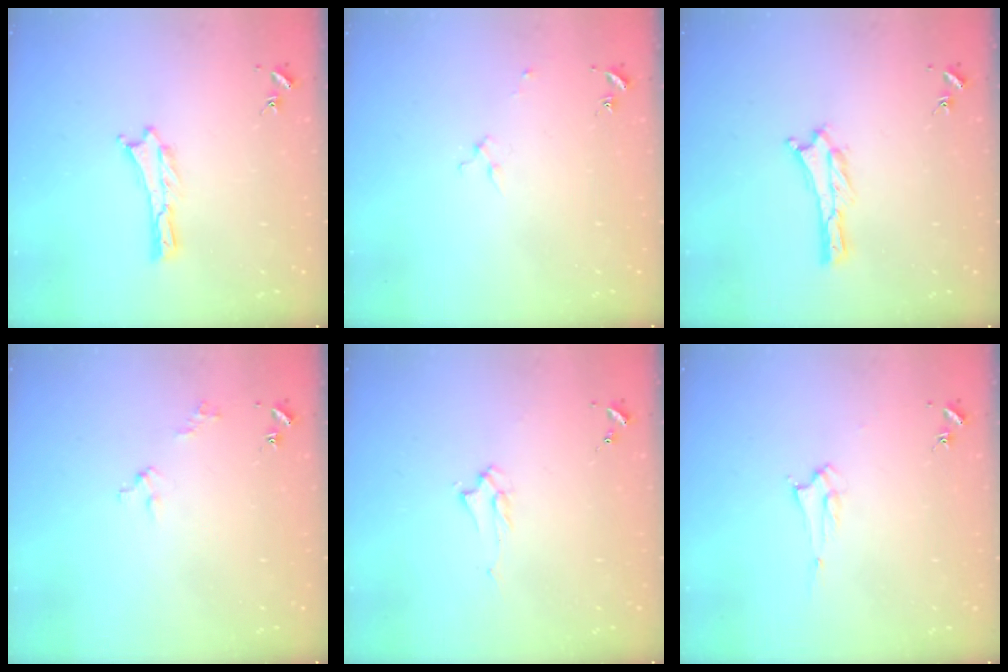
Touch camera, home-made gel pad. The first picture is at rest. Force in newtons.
{"total": 2.0, "press": 1.9, "slide": 0.2}
{"total": 0.7, "press": 0.6, "slide": 0.2}
{"total": 2.1, "press": 2.1, "slide": 0.2}
{"total": 1.7, "press": 1.6, "slide": 0.3}
{"total": 1.6, "press": 1.6, "slide": 0.2}